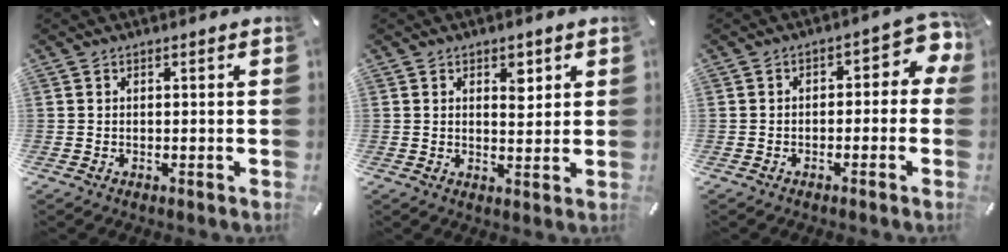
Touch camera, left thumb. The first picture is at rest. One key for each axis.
{"total": 4.2, "fx": 2.0, "fy": 2.6, "fz": 2.6, "tx": -0.017, "ty": -0.012, "tz": 0.027}
{"total": 5.7, "fx": -0.4, "fy": 3.6, "fz": 4.3, "tx": -0.051, "ty": -0.002, "tz": -0.018}